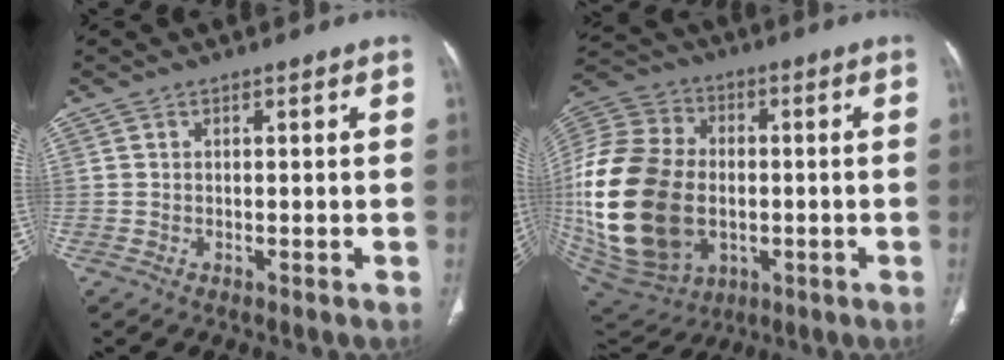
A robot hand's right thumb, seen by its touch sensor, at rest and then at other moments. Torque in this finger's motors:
{"motor_torque": [-0.14, 1.89, 1.57, -1.20, 0.84]}